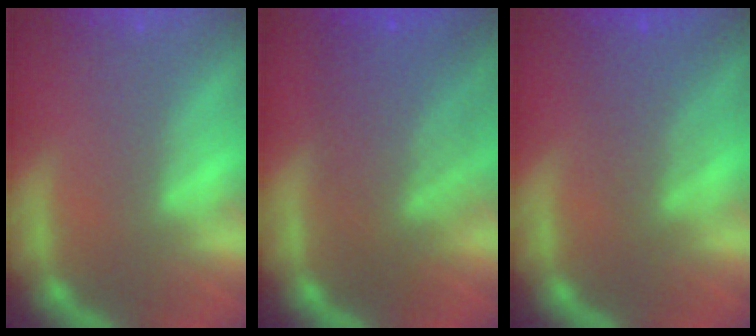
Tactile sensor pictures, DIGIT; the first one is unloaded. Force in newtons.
{"total": 8.0}
{"total": 3.6}